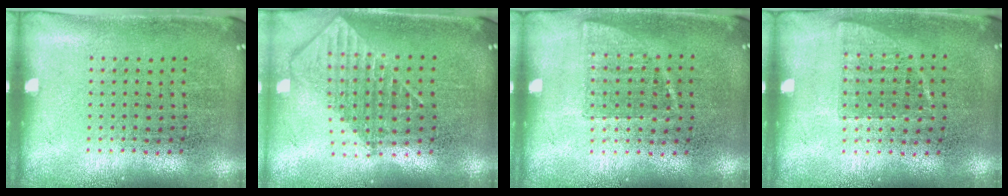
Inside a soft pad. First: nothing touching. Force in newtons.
{"total": 1.9, "press": 1.5, "slide": 1.1}
{"total": 0.7, "press": 0.6, "slide": 0.3}
{"total": 0.7, "press": 0.7, "slide": 0.2}